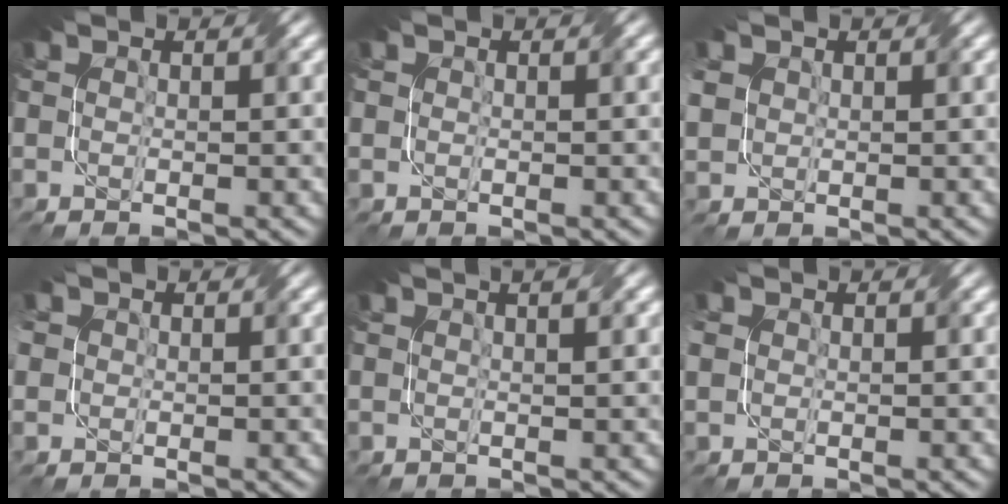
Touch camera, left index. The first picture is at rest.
{"total": 0.8, "force": [0.3, 0.3, -0.7], "torque": [0.011, 0.000, 0.002]}
{"total": 2.4, "force": [1.0, 2.2, 0.3], "torque": [-0.025, 0.012, 0.016]}
{"total": 2.9, "force": [0.9, 2.7, 0.7], "torque": [-0.030, 0.021, 0.005]}
{"total": 1.6, "force": [1.4, 0.3, 0.7], "torque": [0.004, 0.001, 0.009]}
{"total": 1.7, "force": [0.8, 1.5, -0.1], "torque": [-0.002, 0.008, 0.011]}